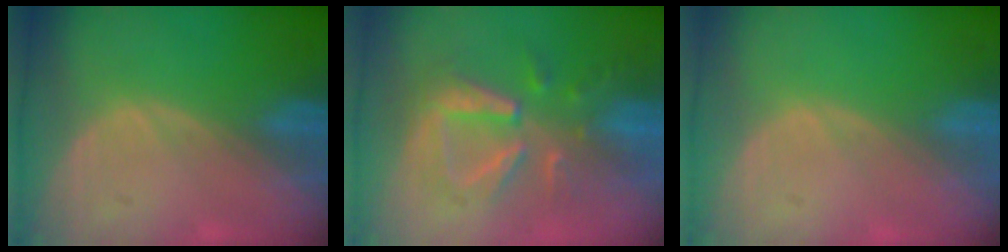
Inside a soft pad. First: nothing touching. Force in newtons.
{"total": 8.3, "press": 8.2, "slide": 0.8}
{"total": 0.0}